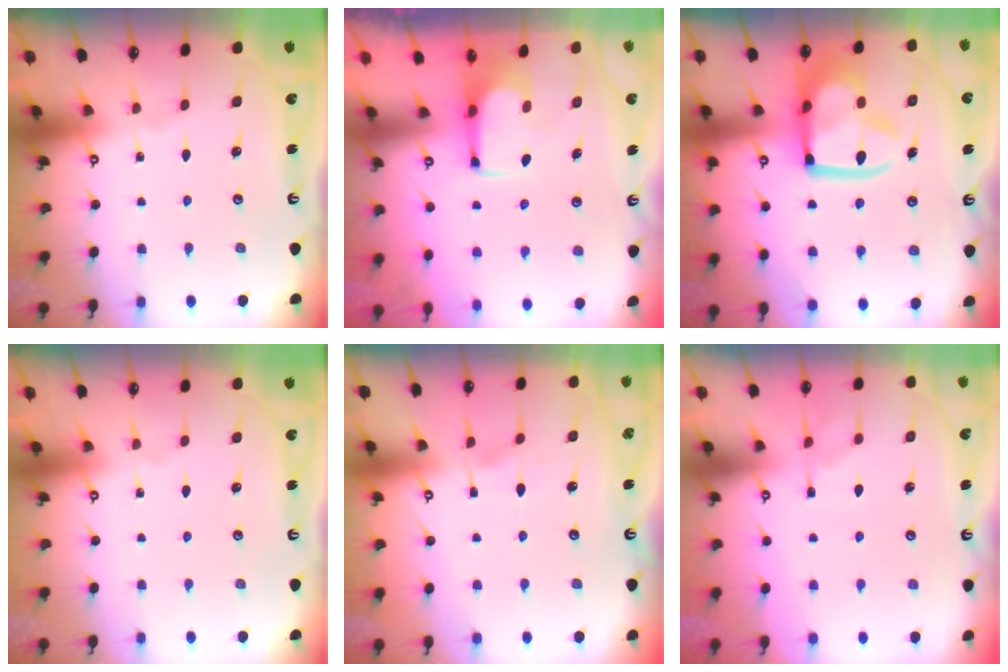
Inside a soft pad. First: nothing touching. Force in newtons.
{"total": 0.9, "press": 0.9, "slide": 0.0}
{"total": 17.7, "press": 17.6, "slide": 2.1}
{"total": 0.0}
{"total": 4.1, "press": 4.1, "slide": 0.3}
{"total": 1.1, "press": 0.3, "slide": 1.1}